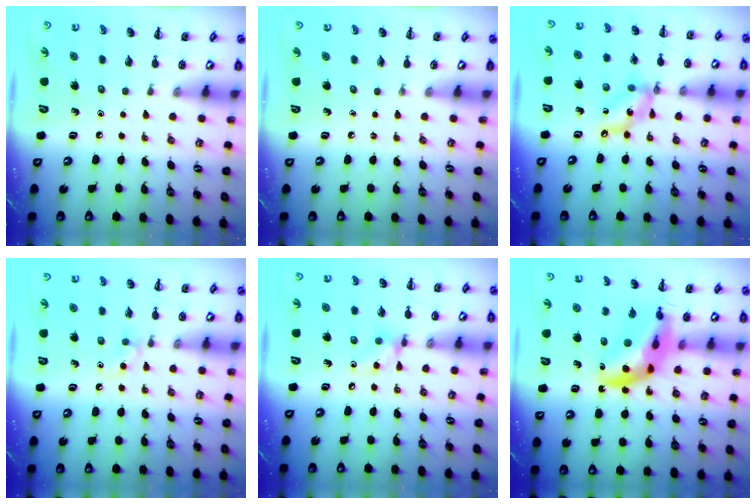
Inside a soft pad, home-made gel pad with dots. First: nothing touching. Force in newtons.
{"total": 0.0}
{"total": 9.2, "press": 8.9, "slide": 2.2}
{"total": 2.9, "press": 2.6, "slide": 1.3}
{"total": 6.1, "press": 6.0, "slide": 0.6}
{"total": 15.6, "press": 15.0, "slide": 4.3}